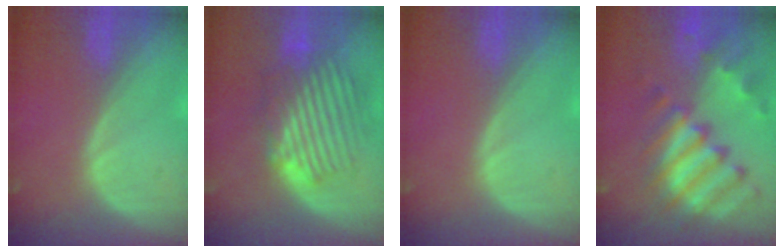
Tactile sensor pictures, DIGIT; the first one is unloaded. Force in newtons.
{"total": 8.9, "press": 8.6, "slide": 2.3}
{"total": 0.0}
{"total": 11.3, "press": 9.7, "slide": 5.8}